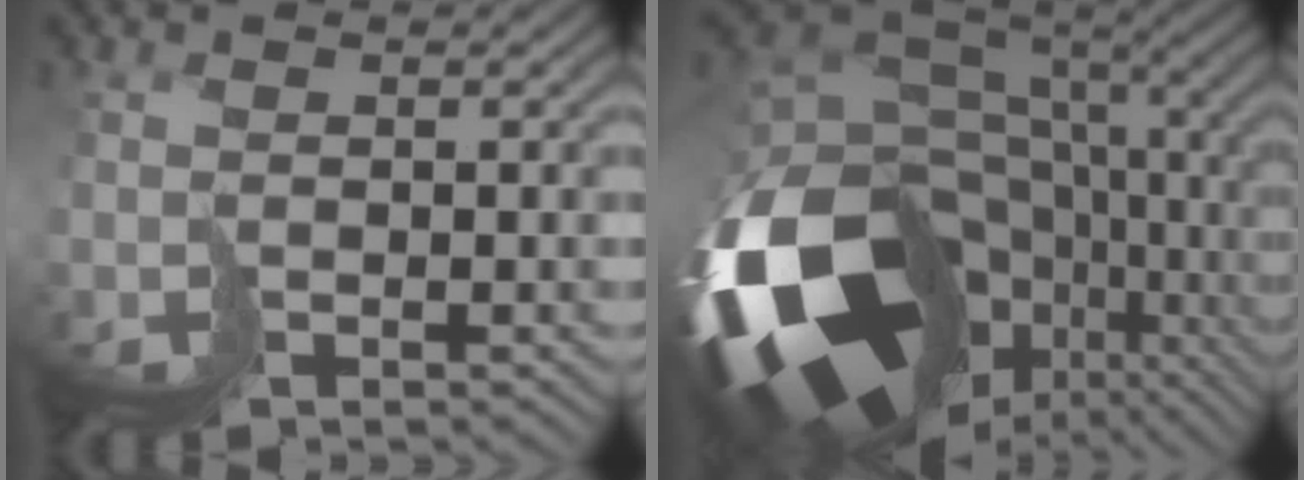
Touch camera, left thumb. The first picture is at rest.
{"total": 21.2, "force": [-7.0, 14.6, 13.8], "torque": [-0.326, -0.048, -0.056]}